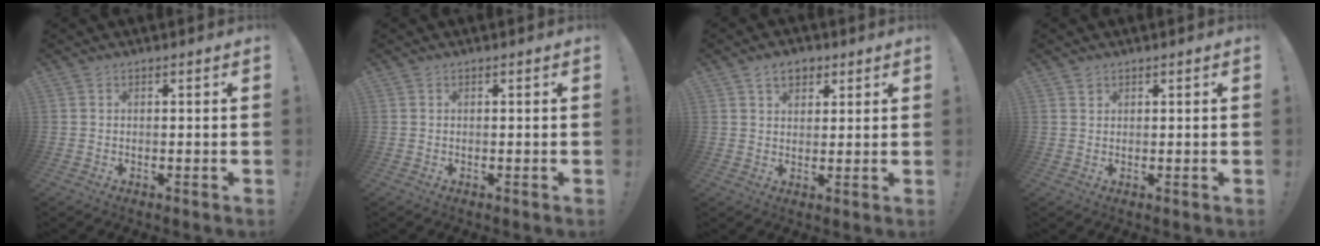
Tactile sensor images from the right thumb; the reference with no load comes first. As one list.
[{"total": 0.0}, {"total": 5.6, "force": [3.1, 3.7, 2.8], "torque": [-0.035, -0.006, 0.053]}, {"total": 1.2, "force": [0.8, 0.8, 0.3], "torque": [0.001, -0.002, 0.015]}]